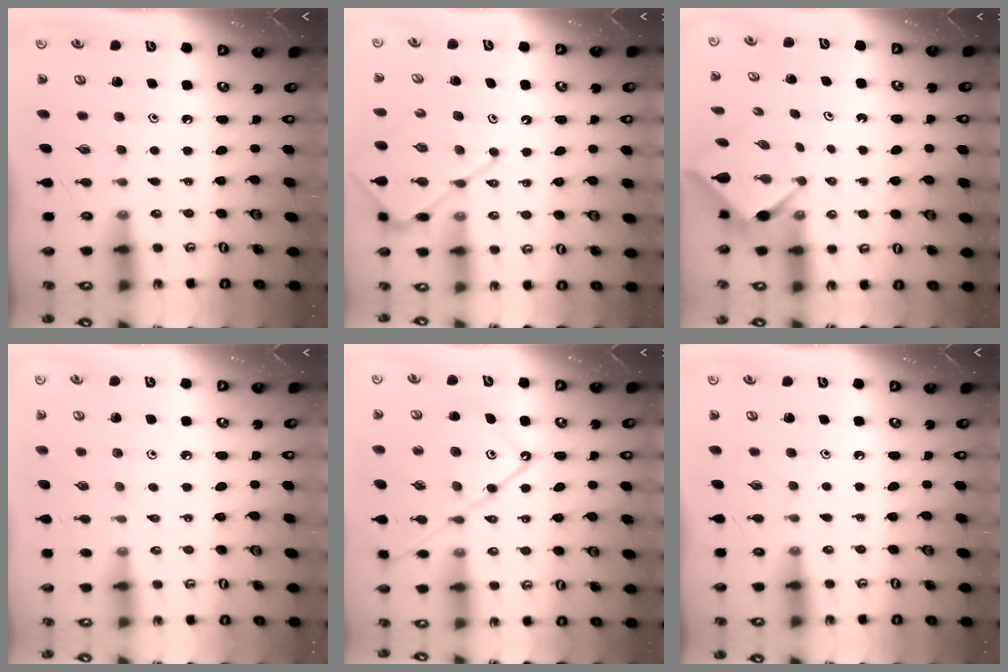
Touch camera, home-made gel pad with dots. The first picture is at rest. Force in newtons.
{"total": 11.5, "press": 11.5, "slide": 1.3}
{"total": 2.6, "press": 2.6, "slide": 0.0}
{"total": 2.7, "press": 2.6, "slide": 0.5}
{"total": 15.1, "press": 15.0, "slide": 1.4}
{"total": 0.0}